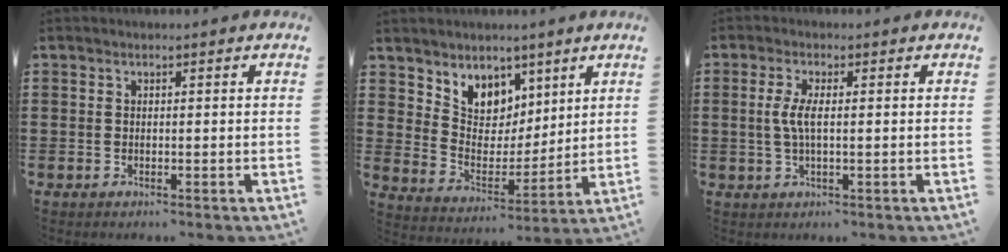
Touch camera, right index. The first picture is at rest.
{"total": 6.8, "force": [5.1, 4.6, 0.3], "torque": [-0.049, -0.034, 0.099]}
{"total": 3.7, "force": [0.1, 0.9, 3.6], "torque": [-0.080, -0.004, -0.006]}